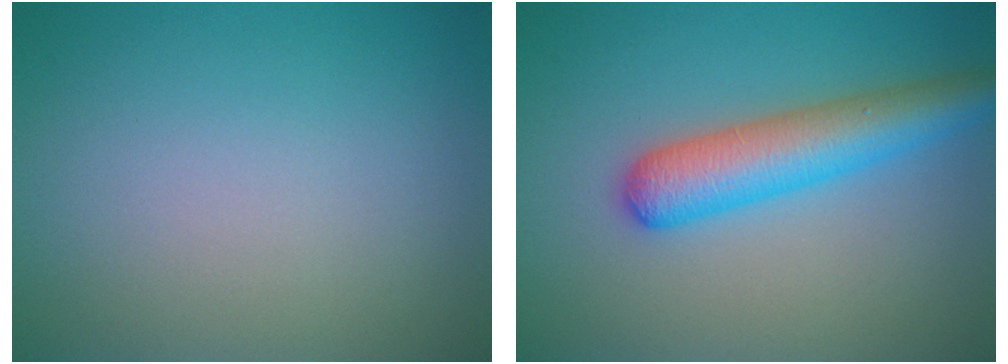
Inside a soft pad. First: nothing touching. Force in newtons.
{"total": 5.5, "press": 5.5, "slide": 0.2}